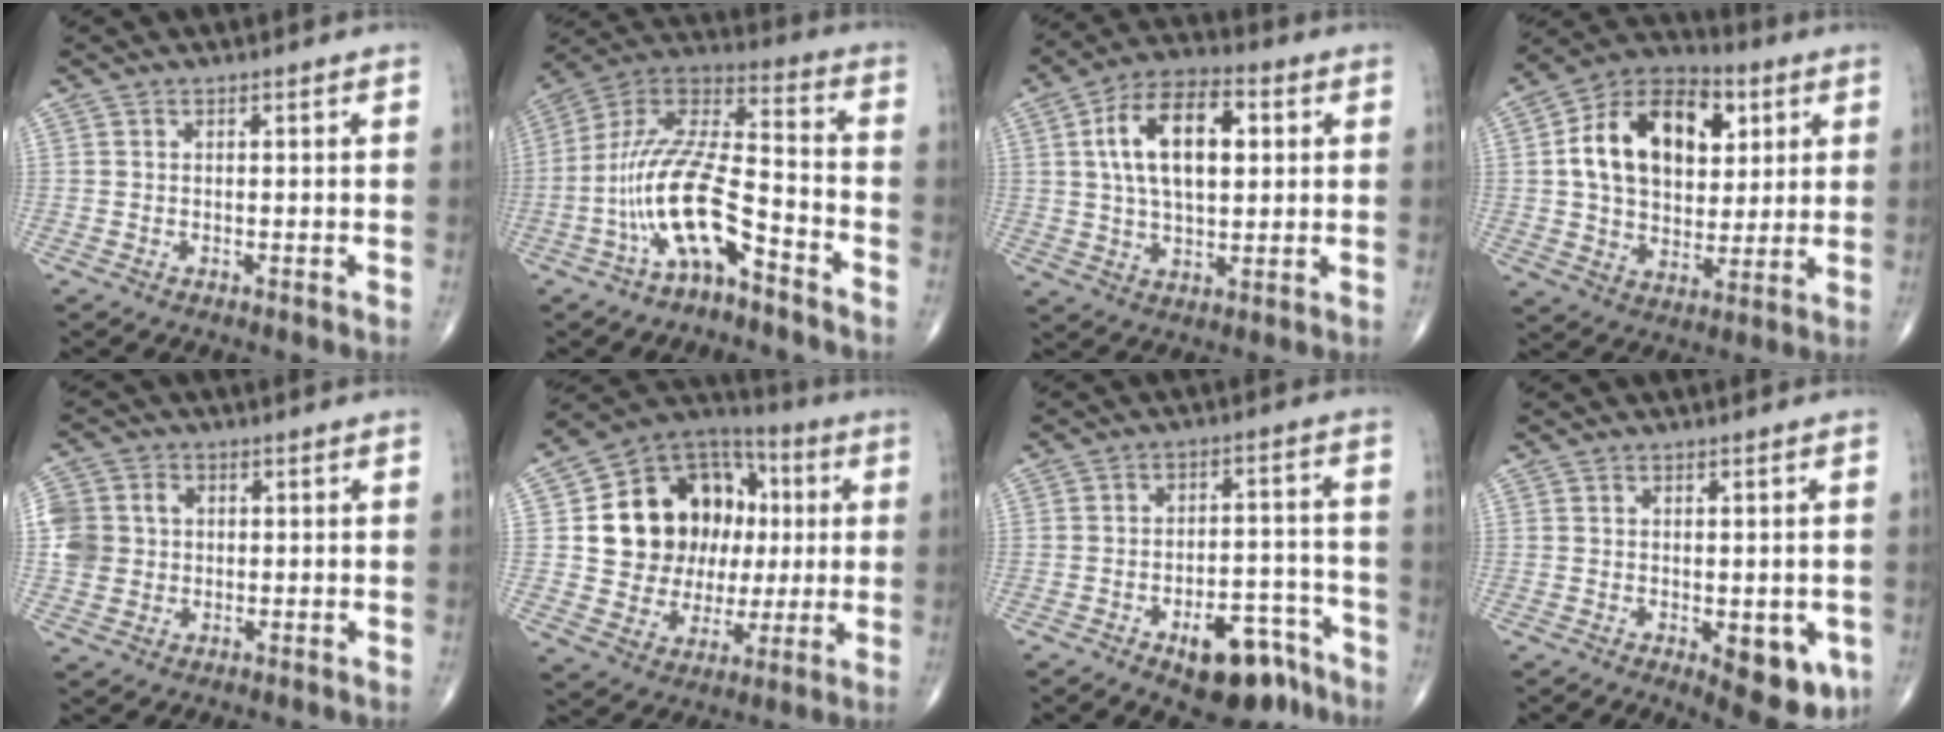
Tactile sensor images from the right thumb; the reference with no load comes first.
{"total": 15.8, "force": [-7.4, 5.5, 12.8], "torque": [-0.256, 0.079, -0.138]}
{"total": 15.0, "force": [3.2, 7.9, 12.3], "torque": [-0.206, 0.012, 0.053]}
{"total": 20.2, "force": [5.1, 13.5, 14.2], "torque": [-0.204, 0.004, 0.083]}
{"total": 8.6, "force": [0.6, 7.7, 3.7], "torque": [-0.073, 0.012, 0.011]}
{"total": 21.4, "force": [3.1, 16.7, 13.1], "torque": [-0.161, 0.025, 0.064]}
{"total": 12.6, "force": [-7.7, 6.0, 7.9], "torque": [-0.082, 0.064, -0.105]}
{"total": 9.2, "force": [-2.7, 4.1, 7.8], "torque": [-0.072, -0.012, -0.025]}